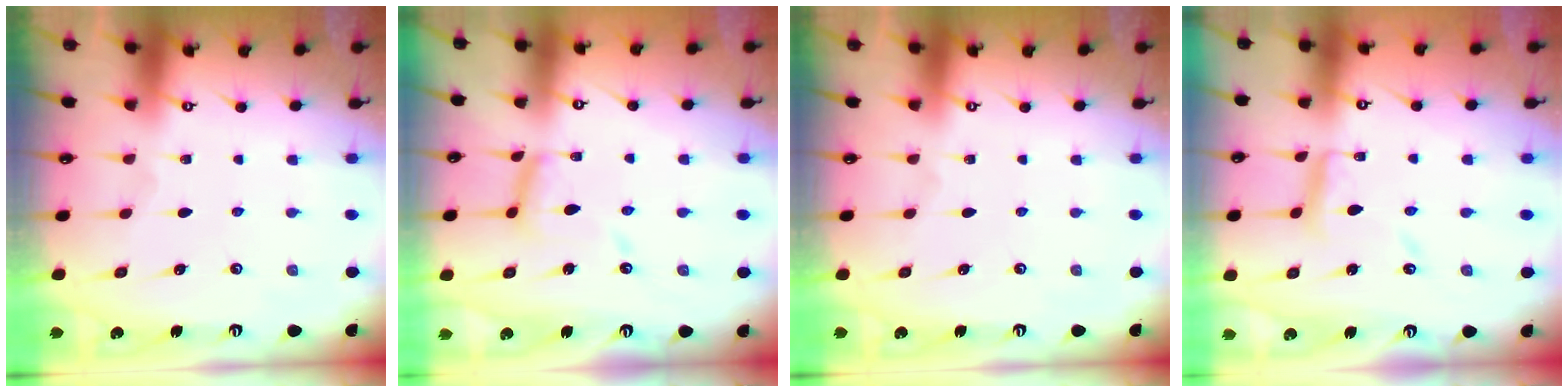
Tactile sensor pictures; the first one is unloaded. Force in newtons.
{"total": 10.1, "press": 10.1, "slide": 0.7}
{"total": 0.0}
{"total": 8.5, "press": 8.4, "slide": 0.6}